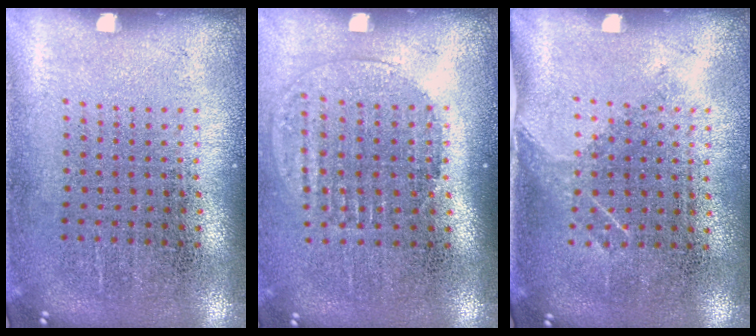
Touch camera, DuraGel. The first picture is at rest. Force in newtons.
{"total": 1.3, "press": 1.1, "slide": 0.5}
{"total": 1.1, "press": 0.8, "slide": 0.7}